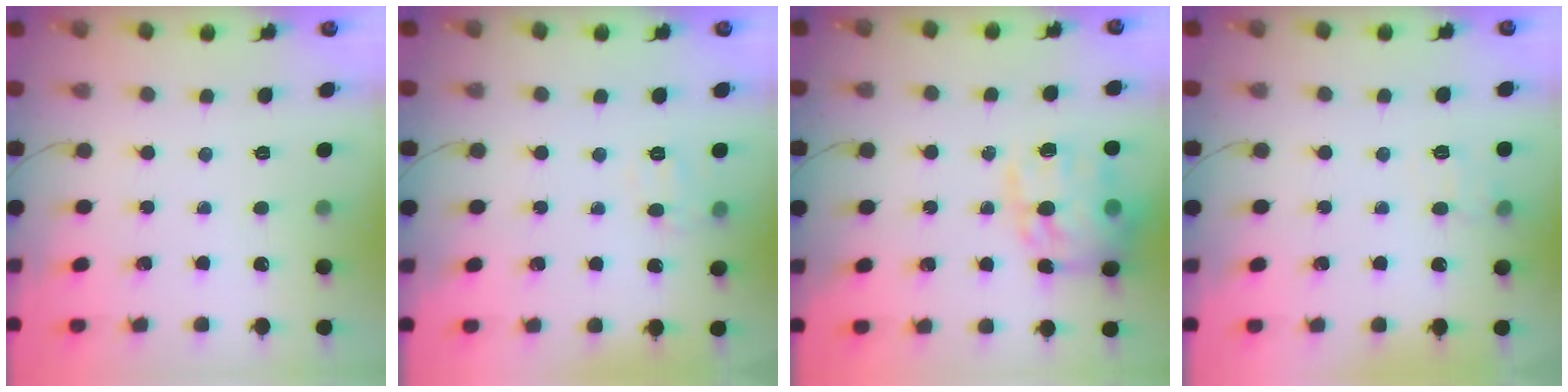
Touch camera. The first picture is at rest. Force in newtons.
{"total": 6.8, "press": 6.7, "slide": 0.9}
{"total": 18.1, "press": 17.9, "slide": 2.3}
{"total": 7.5, "press": 7.3, "slide": 2.0}